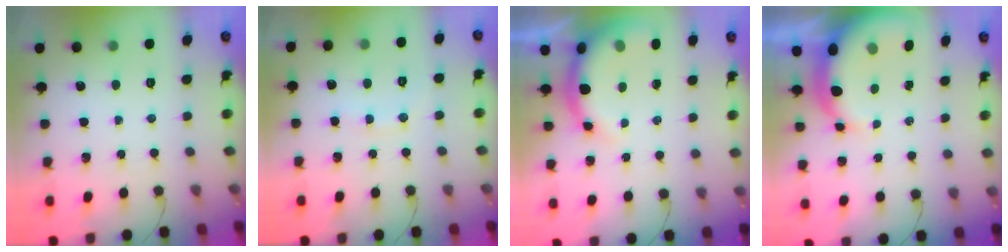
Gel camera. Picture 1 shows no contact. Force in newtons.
{"total": 7.0, "press": 6.9, "slide": 1.3}
{"total": 7.0, "press": 6.8, "slide": 1.5}
{"total": 9.6, "press": 9.4, "slide": 1.9}